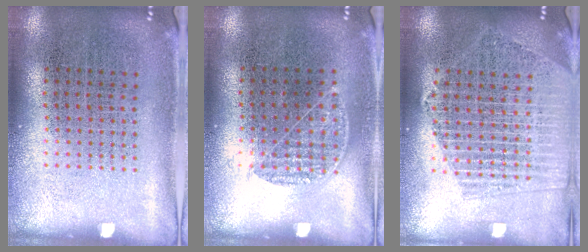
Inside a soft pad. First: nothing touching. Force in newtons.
{"total": 0.8, "press": 0.7, "slide": 0.5}
{"total": 2.0, "press": 1.8, "slide": 0.9}